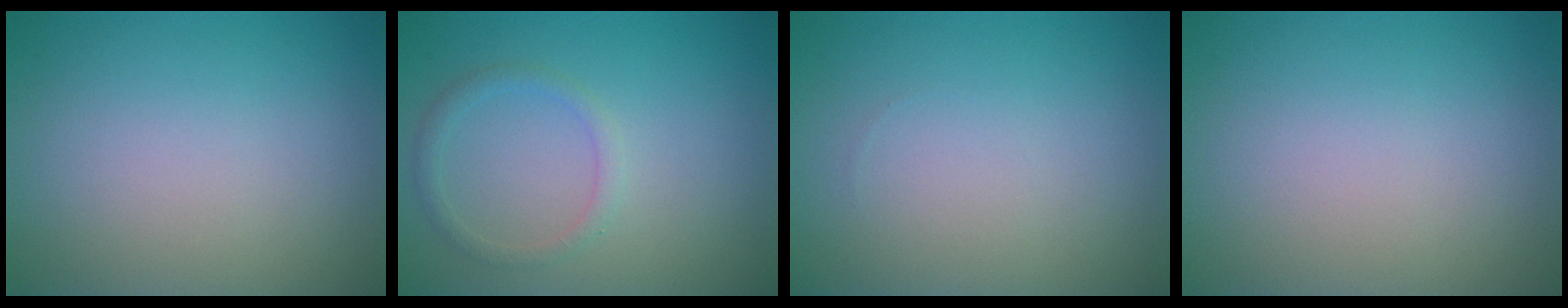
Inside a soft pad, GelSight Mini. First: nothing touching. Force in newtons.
{"total": 1.4, "press": 1.4, "slide": 0.2}
{"total": 0.0}
{"total": 0.0}